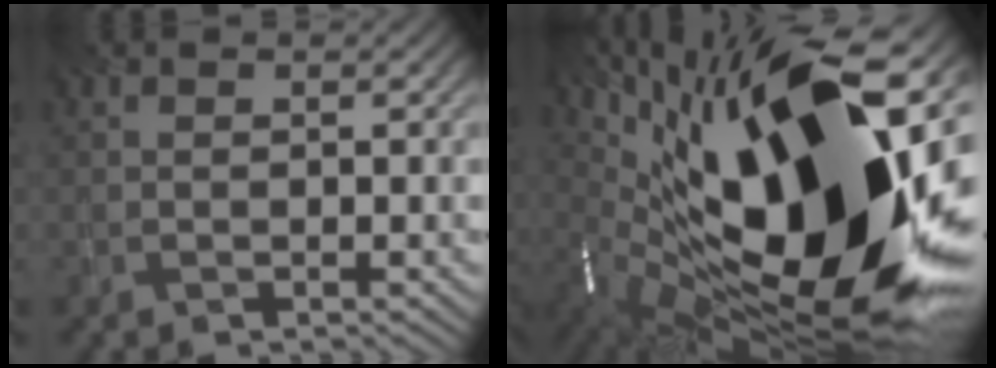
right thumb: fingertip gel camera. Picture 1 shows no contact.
{"total": 21.3, "force": [3.3, 10.0, 18.4], "torque": [-0.340, -0.005, 0.047]}